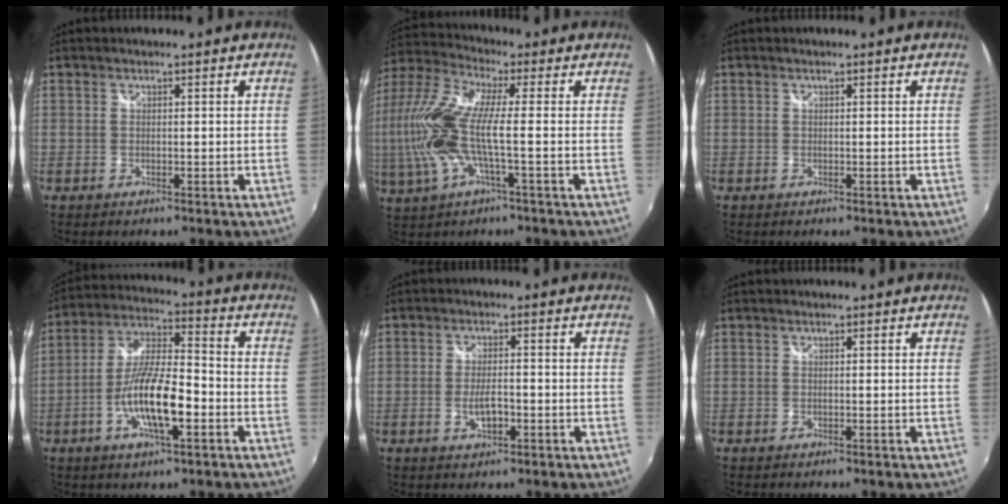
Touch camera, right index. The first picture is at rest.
{"total": 15.8, "force": [-1.3, 3.5, 15.3], "torque": [-0.313, -0.002, -0.030]}
{"total": 0.0}
{"total": 13.2, "force": [-4.6, 3.4, 11.9], "torque": [-0.239, -0.003, -0.087]}
{"total": 4.1, "force": [-1.4, 1.6, 3.4], "torque": [-0.068, -0.003, -0.023]}
{"total": 0.0}